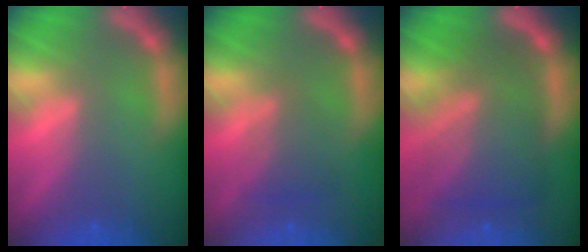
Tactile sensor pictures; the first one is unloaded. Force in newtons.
{"total": 3.0}
{"total": 8.6}